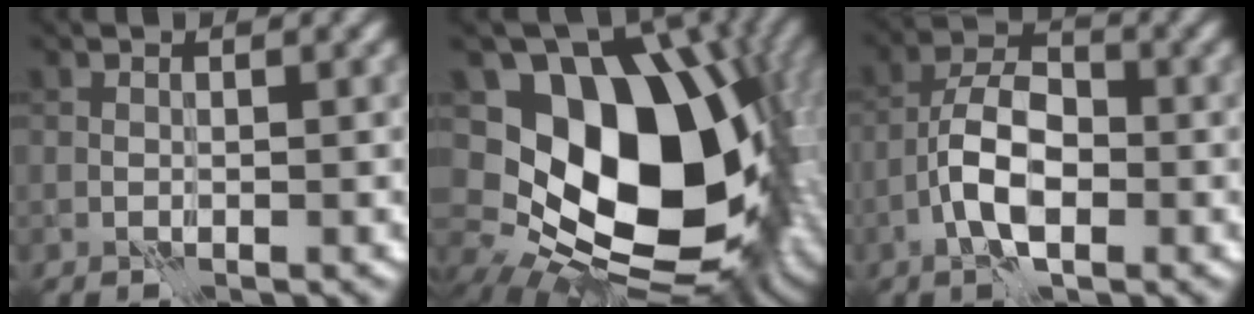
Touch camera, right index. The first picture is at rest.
{"total": 16.8, "force": [1.8, 11.6, 12.0], "torque": [-0.190, -0.013, 0.046]}
{"total": 5.6, "force": [-2.4, 2.7, 4.4], "torque": [-0.076, 0.009, -0.048]}